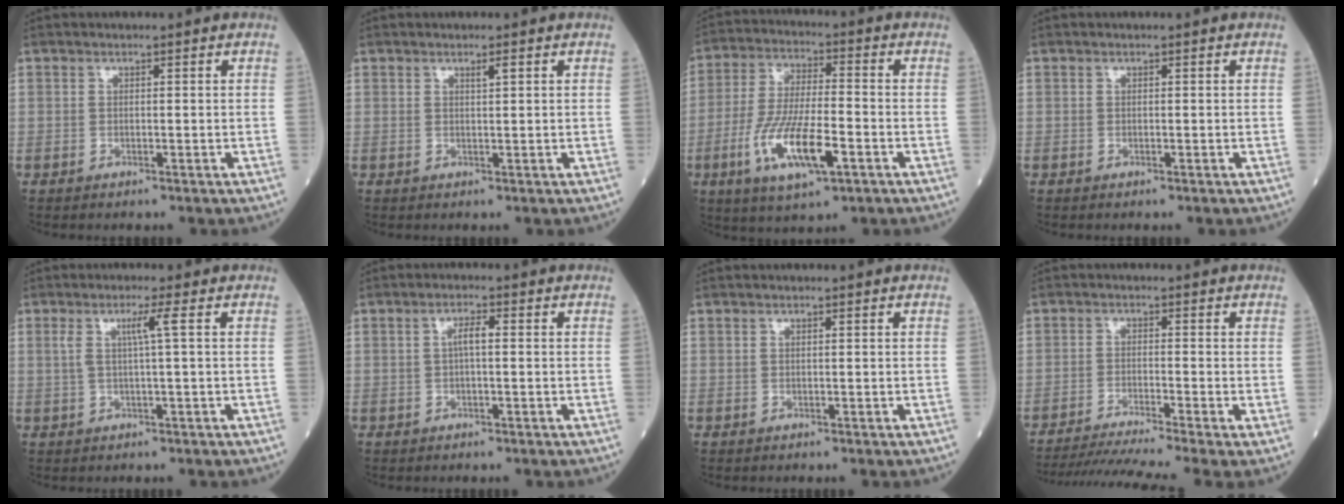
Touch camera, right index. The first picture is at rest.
{"total": 1.1, "force": [0.7, 0.0, 0.9], "torque": [-0.016, -0.001, 0.011]}
{"total": 12.6, "force": [-4.7, 2.8, 11.4], "torque": [-0.230, -0.013, -0.084]}
{"total": 0.0}
{"total": 3.3, "force": [0.8, -0.7, 3.1], "torque": [-0.065, 0.005, 0.016]}
{"total": 2.3, "force": [0.1, 0.4, 2.3], "torque": [-0.043, 0.004, 0.001]}
{"total": 0.0}
{"total": 10.4, "force": [-8.1, -1.3, 6.5], "torque": [-0.099, -0.020, -0.130]}